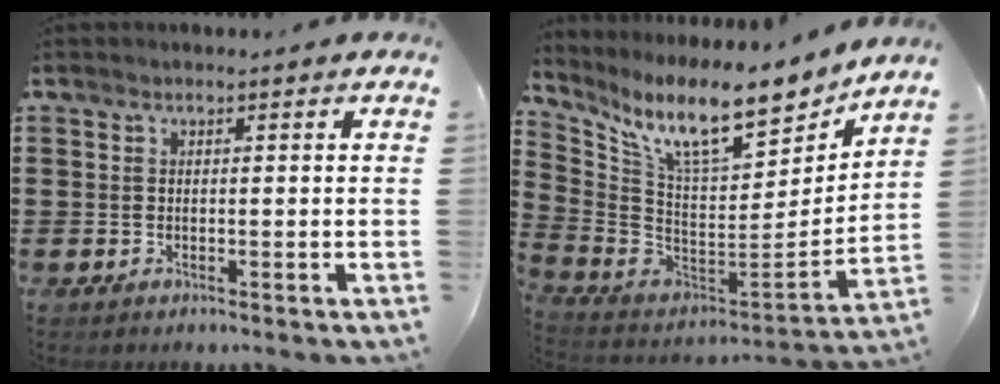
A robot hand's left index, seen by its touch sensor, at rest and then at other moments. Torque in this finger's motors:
{"motor_torque": [2.14, 0.00, 0.64, 0.21]}